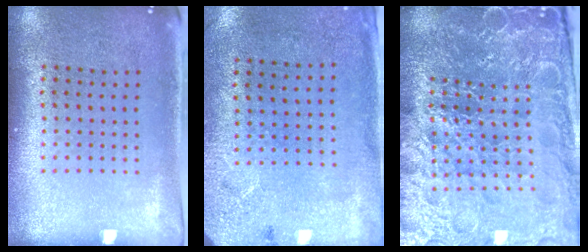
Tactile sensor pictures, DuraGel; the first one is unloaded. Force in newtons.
{"total": 2.6, "press": 2.1, "slide": 1.6}
{"total": 6.2, "press": 5.6, "slide": 2.6}